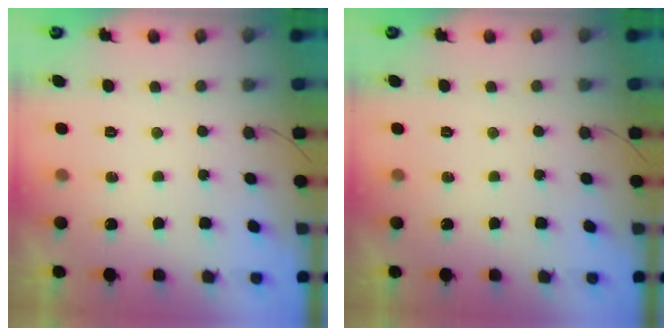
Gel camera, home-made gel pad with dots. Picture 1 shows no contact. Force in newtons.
{"total": 0.0}